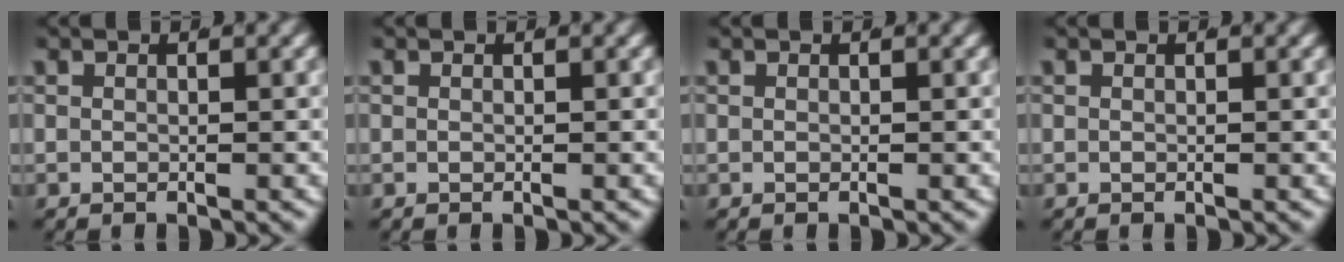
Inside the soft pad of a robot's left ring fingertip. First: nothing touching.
{"total": 0.0}
{"total": 0.0}
{"total": 0.0}